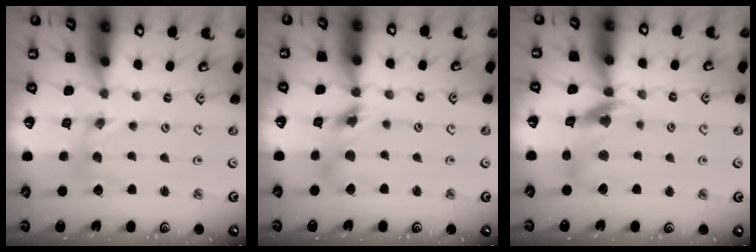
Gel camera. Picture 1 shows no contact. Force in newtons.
{"total": 9.6, "press": 9.6, "slide": 0.9}
{"total": 13.2, "press": 13.1, "slide": 1.5}